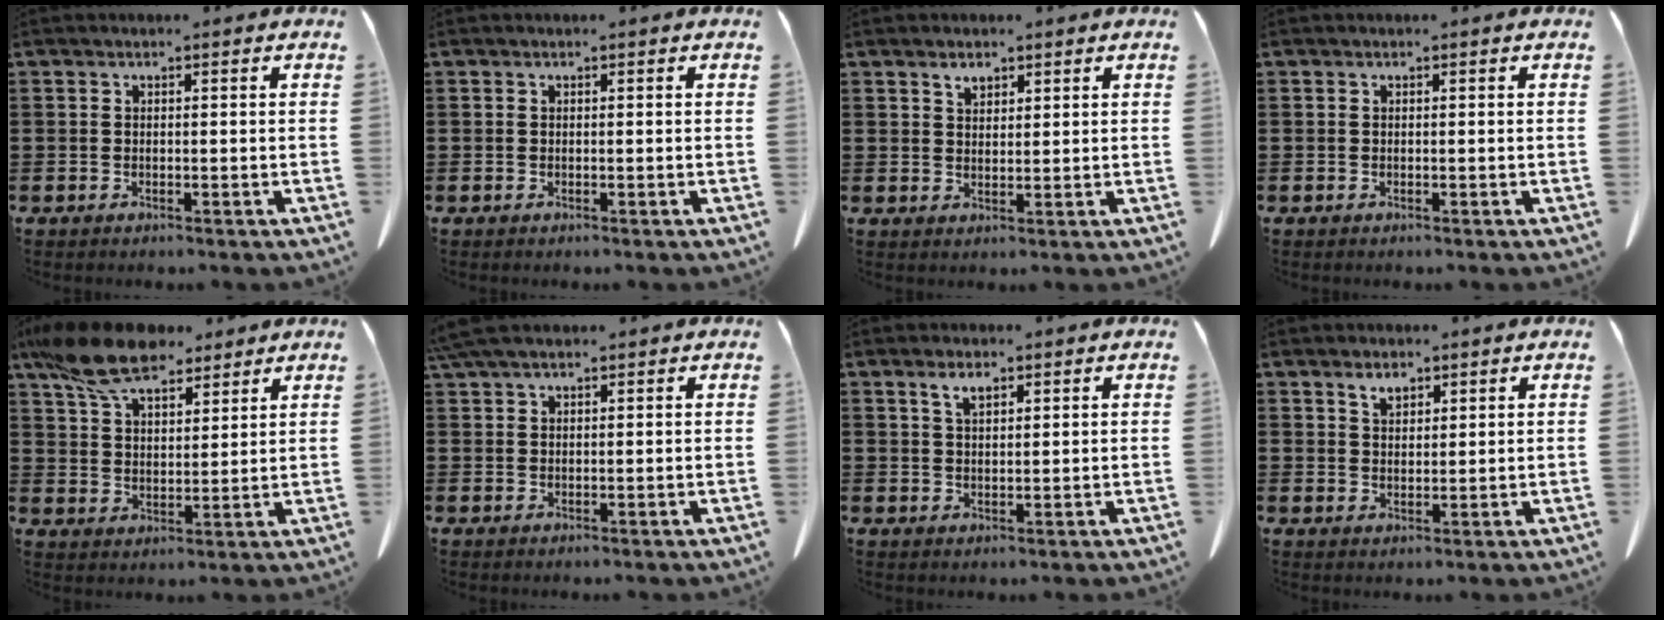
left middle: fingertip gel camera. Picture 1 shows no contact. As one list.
[{"total": 0.0}, {"total": 2.1, "force": [1.6, 0.9, 0.9], "torque": [-0.014, -0.003, 0.029]}, {"total": 0.0}, {"total": 11.6, "force": [9.1, 4.1, 5.9], "torque": [-0.143, -0.014, 0.174]}, {"total": 3.3, "force": [2.6, 0.8, 2.0], "torque": [-0.046, 0.003, 0.050]}, {"total": 3.1, "force": [2.0, 1.0, 2.1], "torque": [-0.039, 0.001, 0.033]}, {"total": 2.6, "force": [2.0, 1.2, 1.2], "torque": [-0.021, -0.001, 0.035]}]